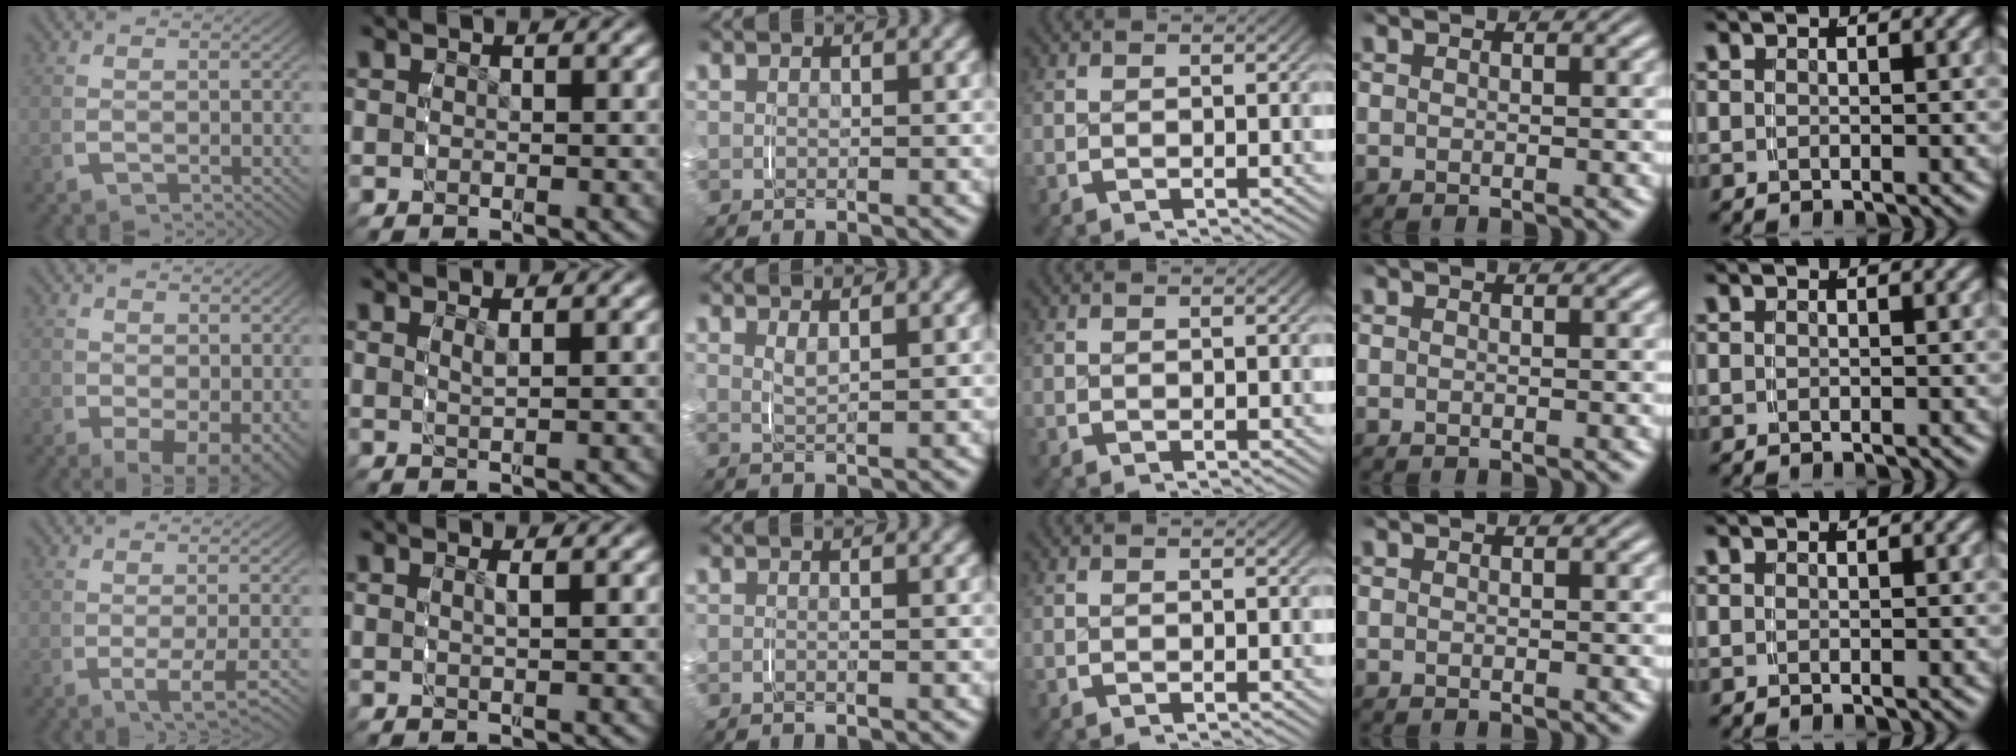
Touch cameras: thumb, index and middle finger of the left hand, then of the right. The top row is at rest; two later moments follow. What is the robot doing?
{"motion": "grasp_and_lifting", "object": "map"}